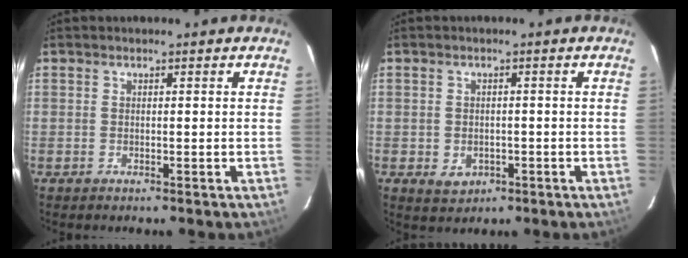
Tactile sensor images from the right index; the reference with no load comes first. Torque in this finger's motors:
{"motor_torque": [0.32, -0.35, 0.06, -0.01]}